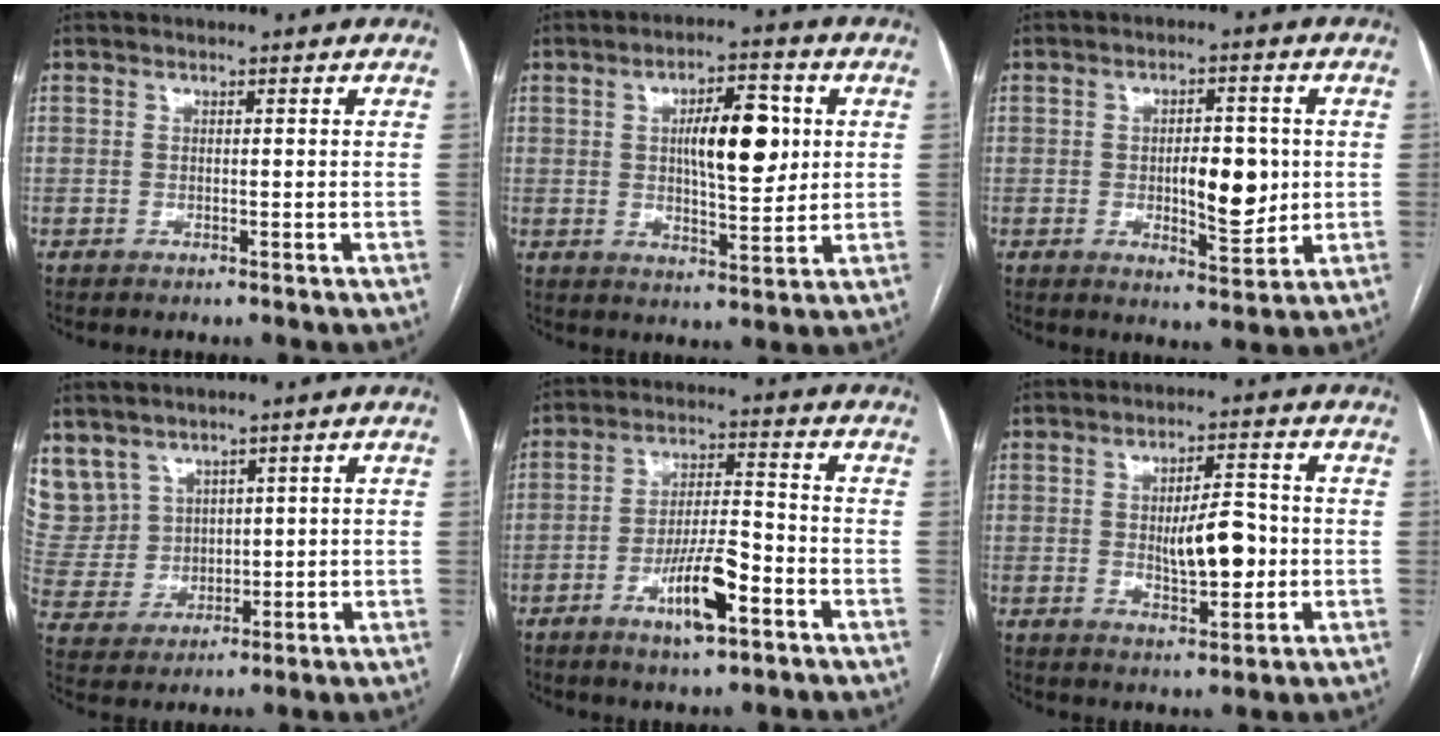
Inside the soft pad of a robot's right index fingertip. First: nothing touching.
{"total": 10.2, "force": [2.0, 3.3, 9.5], "torque": [-0.149, 0.011, 0.034]}
{"total": 7.9, "force": [-0.2, 2.9, 7.3], "torque": [-0.106, -0.004, 0.004]}
{"total": 11.0, "force": [6.6, 8.8, 1.5], "torque": [-0.060, 0.043, 0.163]}
{"total": 9.7, "force": [-4.6, 2.1, 8.2], "torque": [-0.153, 0.000, -0.077]}
{"total": 7.9, "force": [-0.5, 2.5, 7.5], "torque": [-0.119, 0.002, -0.003]}